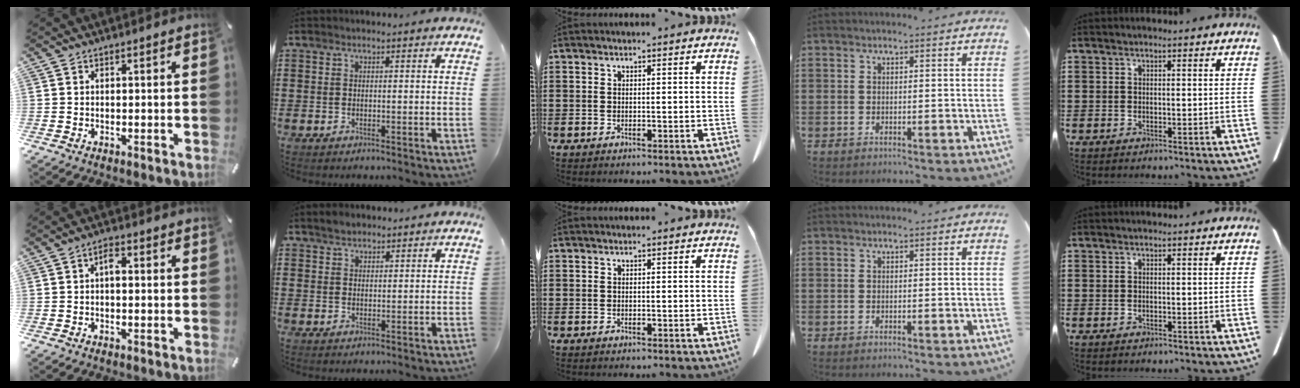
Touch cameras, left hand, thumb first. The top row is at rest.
{"thumb": {"total": 2.5, "force": [-0.1, 1.3, 2.1], "torque": [-0.044, 0.011, -0.004]}, "index": {"total": 1.9, "force": [1.7, 0.8, 0.1], "torque": [-0.006, 0.005, 0.034]}}